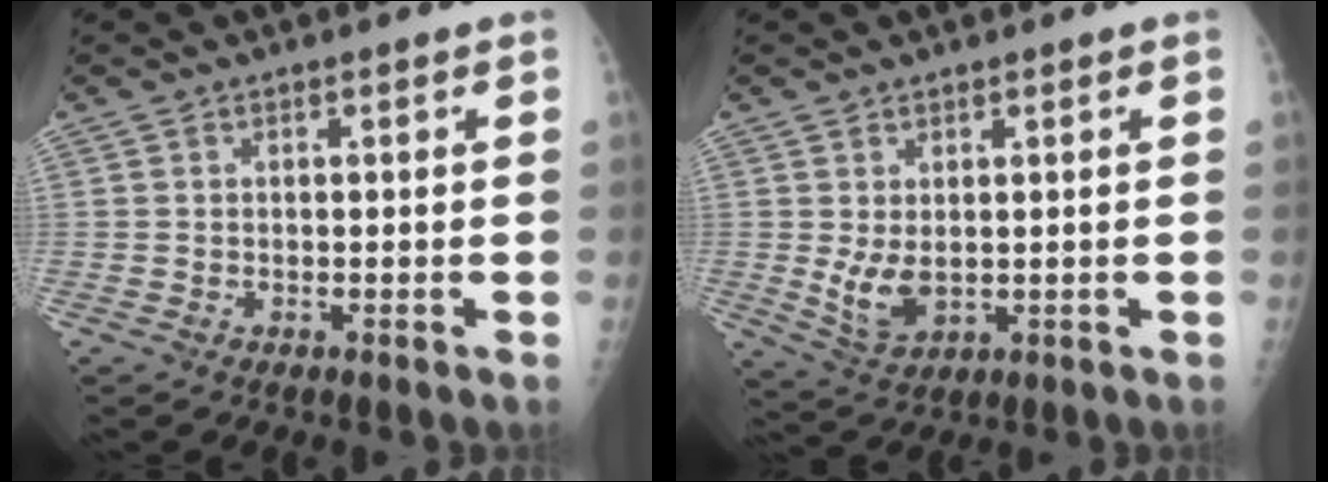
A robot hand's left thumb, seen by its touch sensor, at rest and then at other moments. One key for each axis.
{"total": 5.9, "fx": 0.5, "fy": 3.5, "fz": 4.7, "tx": -0.081, "ty": -0.015, "tz": 0.024}